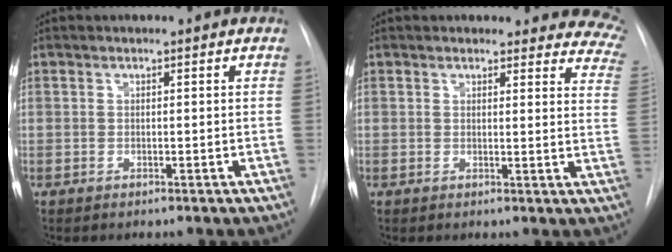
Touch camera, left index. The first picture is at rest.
{"total": 11.6, "force": [10.7, 3.9, 2.1], "torque": [0.026, -0.064, 0.068]}